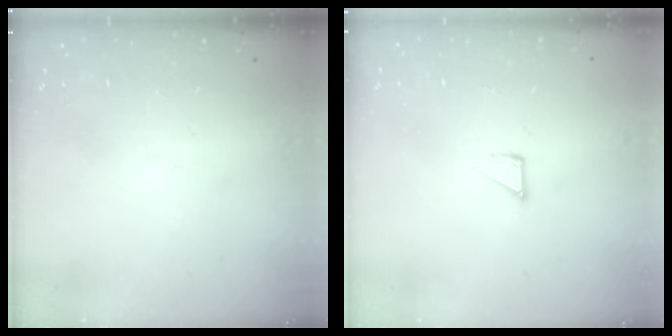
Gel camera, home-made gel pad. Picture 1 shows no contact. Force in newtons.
{"total": 2.3, "press": 2.3, "slide": 0.1}